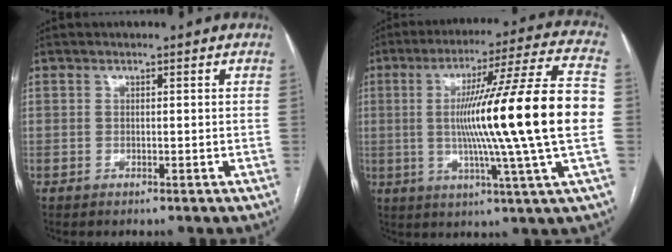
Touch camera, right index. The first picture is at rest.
{"total": 22.7, "force": [-0.5, -1.7, 22.6], "torque": [-0.336, 0.004, -0.025]}